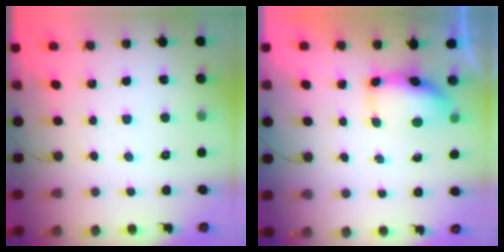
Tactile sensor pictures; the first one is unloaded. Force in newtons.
{"total": 8.1, "press": 7.3, "slide": 3.6}